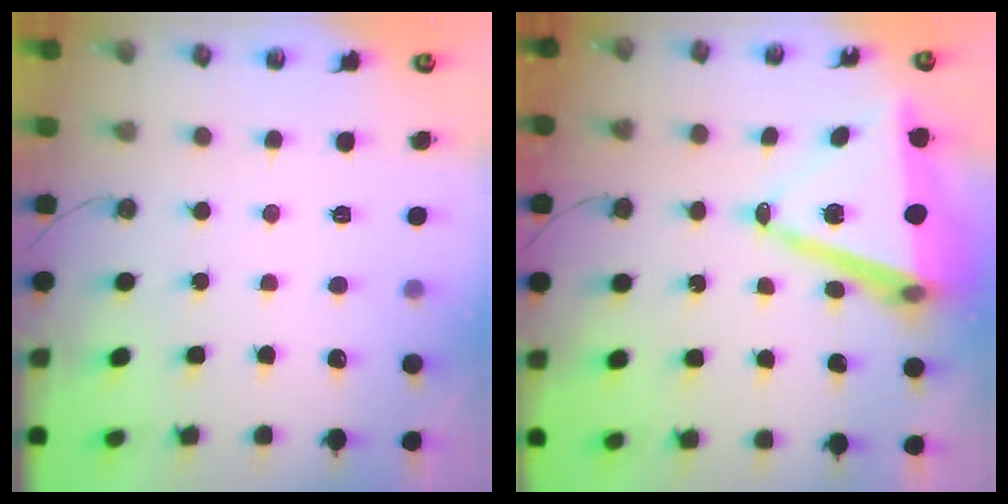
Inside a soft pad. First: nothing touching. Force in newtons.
{"total": 15.4, "press": 14.9, "slide": 3.8}